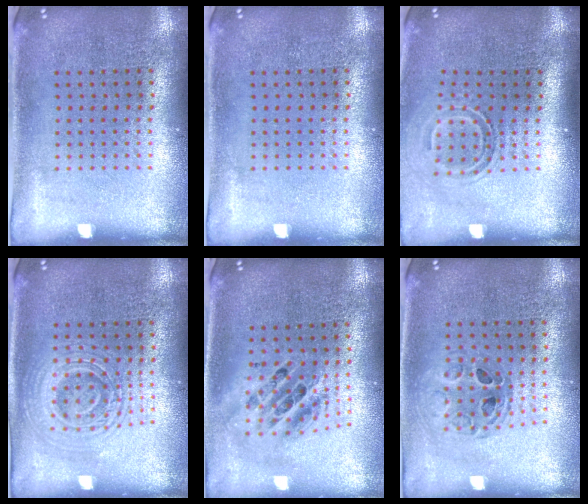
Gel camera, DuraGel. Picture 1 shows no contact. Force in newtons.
{"total": 0.0}
{"total": 1.7, "press": 1.2, "slide": 1.2}
{"total": 2.8, "press": 2.8, "slide": 0.4}
{"total": 1.8, "press": 1.5, "slide": 1.1}
{"total": 0.9, "press": 0.8, "slide": 0.1}